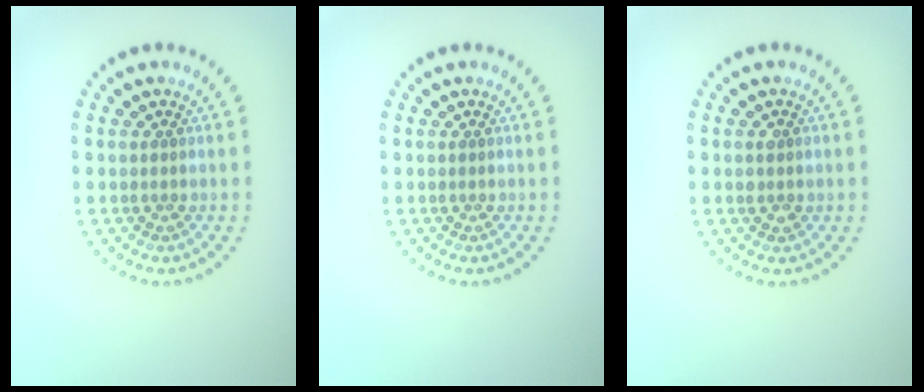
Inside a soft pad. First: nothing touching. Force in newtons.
{"total": 0.0}
{"total": 1.1, "press": 1.0, "slide": 0.3}